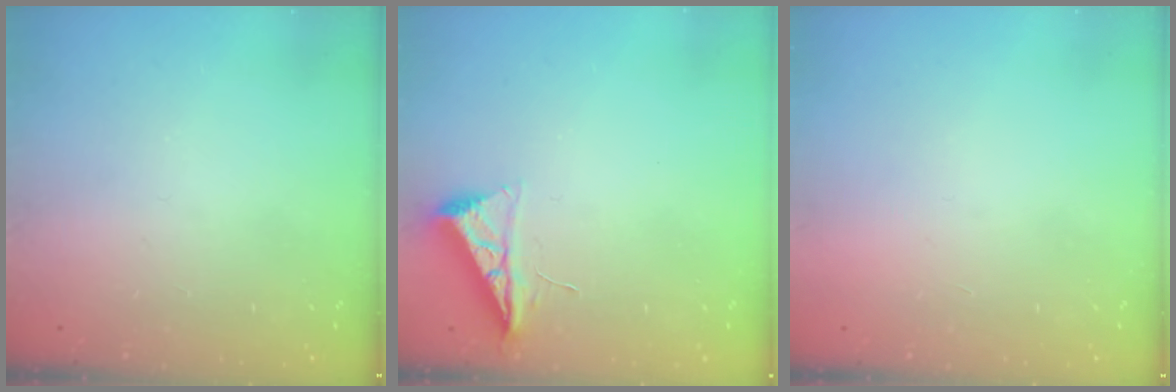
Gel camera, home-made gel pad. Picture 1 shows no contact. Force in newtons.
{"total": 7.0, "press": 6.9, "slide": 0.8}
{"total": 1.5, "press": 1.5, "slide": 0.1}